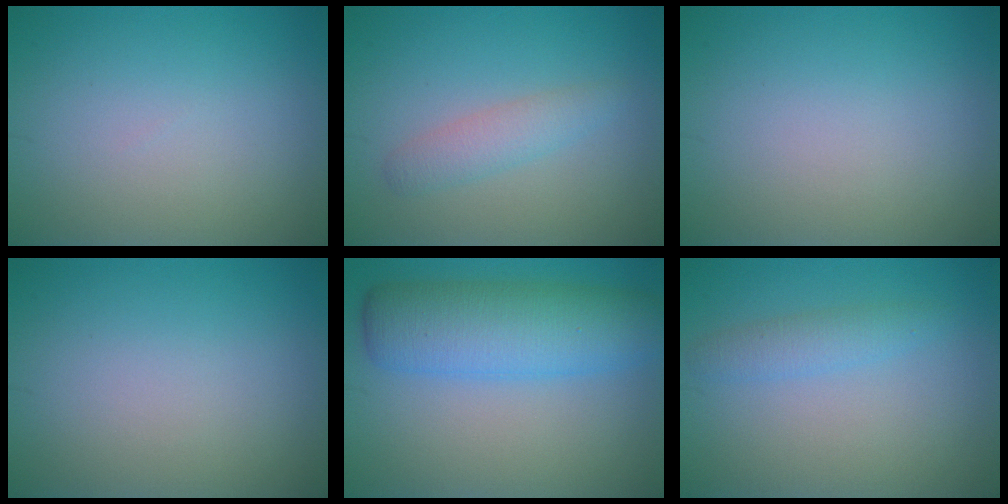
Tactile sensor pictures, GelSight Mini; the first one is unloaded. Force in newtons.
{"total": 2.2, "press": 2.2, "slide": 0.1}
{"total": 0.0}
{"total": 0.0}
{"total": 7.6, "press": 7.6, "slide": 0.1}
{"total": 2.0, "press": 2.0, "slide": 0.2}